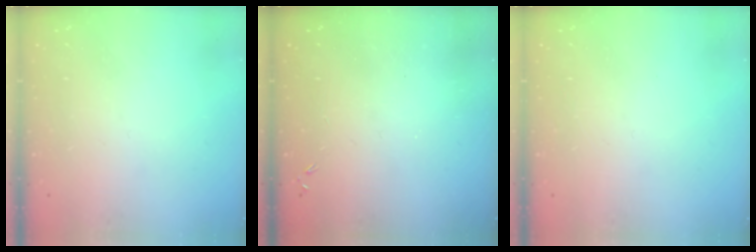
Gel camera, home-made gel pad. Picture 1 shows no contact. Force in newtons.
{"total": 0.0}
{"total": 0.0}